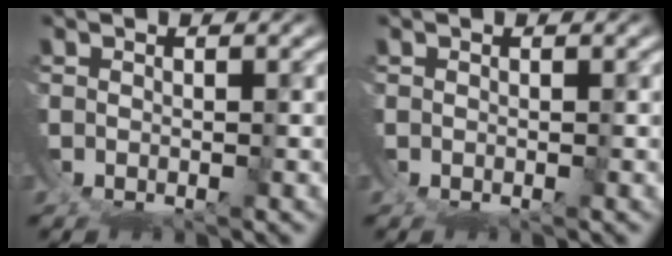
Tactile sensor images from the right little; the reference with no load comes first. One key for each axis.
{"total": 0.0}